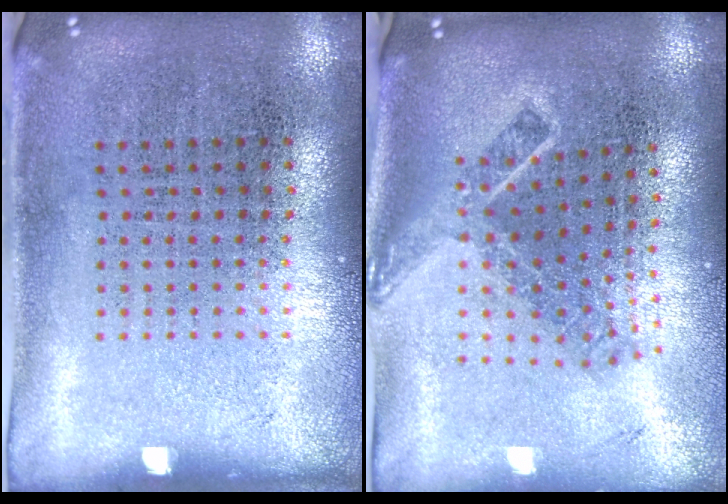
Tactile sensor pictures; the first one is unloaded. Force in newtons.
{"total": 1.9, "press": 1.4, "slide": 1.4}